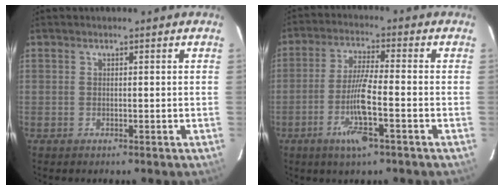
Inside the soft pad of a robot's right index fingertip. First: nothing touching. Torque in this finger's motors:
{"motor_torque": [1.98, -0.16, 1.01, 0.21]}